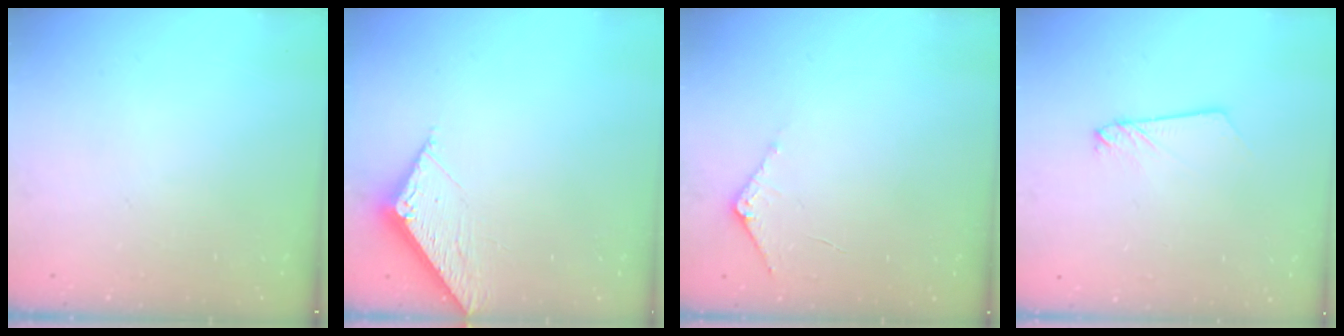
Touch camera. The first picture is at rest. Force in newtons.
{"total": 6.1, "press": 6.1, "slide": 0.3}
{"total": 5.7, "press": 5.7, "slide": 0.6}
{"total": 2.2, "press": 2.2, "slide": 0.1}